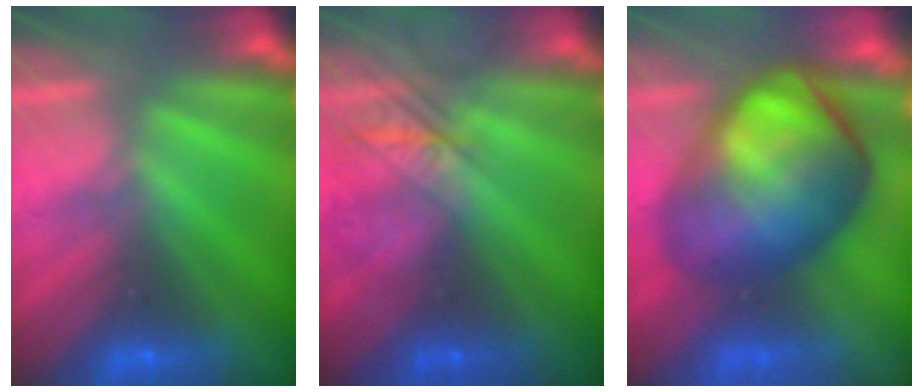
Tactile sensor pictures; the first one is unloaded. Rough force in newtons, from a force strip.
{"total": 2.5}
{"total": 7.1}